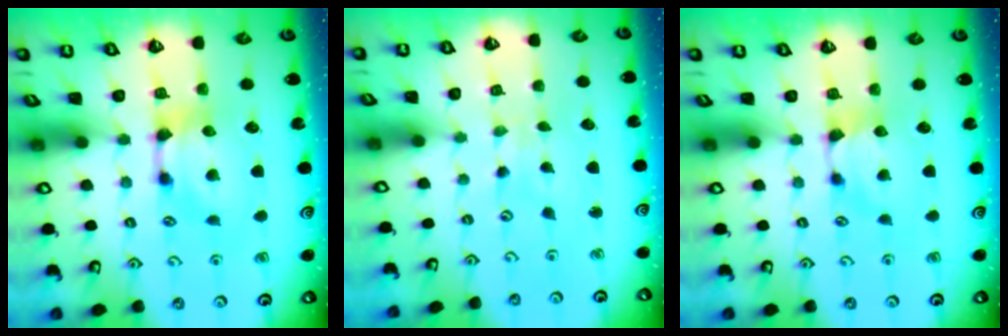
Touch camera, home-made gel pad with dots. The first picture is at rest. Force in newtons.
{"total": 5.7, "press": 5.7, "slide": 0.2}
{"total": 0.8, "press": 0.7, "slide": 0.2}